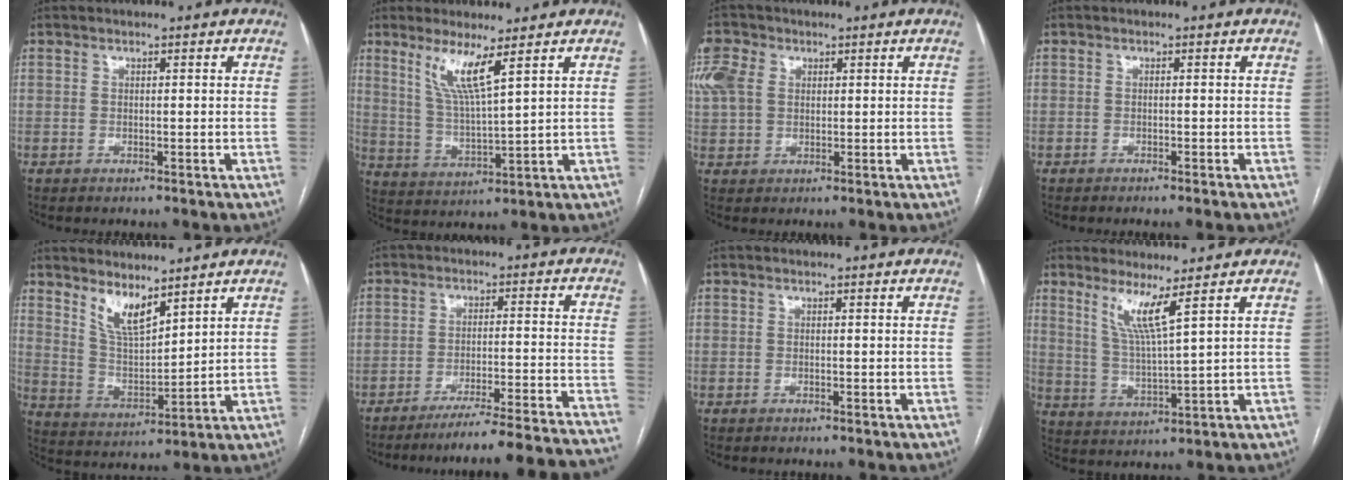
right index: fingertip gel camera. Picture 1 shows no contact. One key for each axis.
{"total": 7.2, "fx": 4.2, "fy": -0.2, "fz": 5.9, "tx": -0.119, "ty": -0.015, "tz": 0.088}
{"total": 6.1, "fx": 2.3, "fy": 4.7, "fz": 3.2, "tx": -0.100, "ty": 0.019, "tz": 0.047}
{"total": 1.2, "fx": -1.0, "fy": -0.3, "fz": 0.7, "tx": -0.007, "ty": 0.005, "tz": -0.014}
{"total": 7.2, "fx": 5.5, "fy": 2.0, "fz": 4.2, "tx": -0.088, "ty": -0.013, "tz": 0.117}
{"total": 23.8, "fx": -22.3, "fy": -2.1, "fz": 8.2, "tx": -0.046, "ty": -0.029, "tz": -0.289}
{"total": 0.0}
{"total": 6.1, "fx": 3.7, "fy": -1.0, "fz": 4.8, "tx": -0.094, "ty": -0.021, "tz": 0.076}